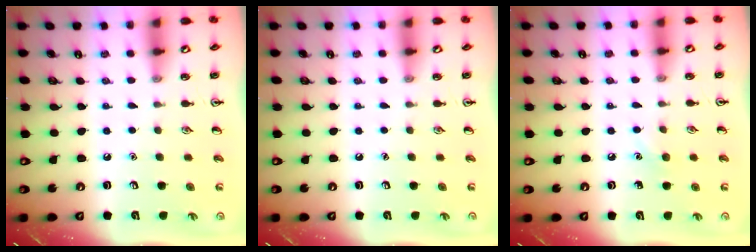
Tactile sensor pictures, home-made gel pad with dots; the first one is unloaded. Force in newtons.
{"total": 0.0}
{"total": 5.0, "press": 4.7, "slide": 1.5}